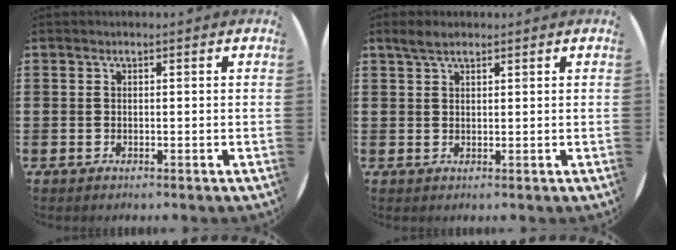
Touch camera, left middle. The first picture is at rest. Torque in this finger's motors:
{"motor_torque": [0.21, -0.18, -0.02, 0.01]}